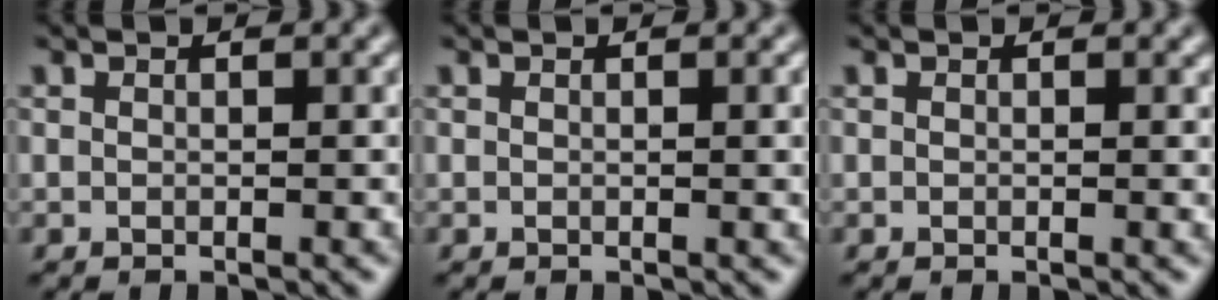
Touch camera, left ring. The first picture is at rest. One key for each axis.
{"total": 1.0, "fx": 0.1, "fy": 0.2, "fz": 1.0, "tx": -0.010, "ty": 0.001, "tz": 0.000}
{"total": 0.0}